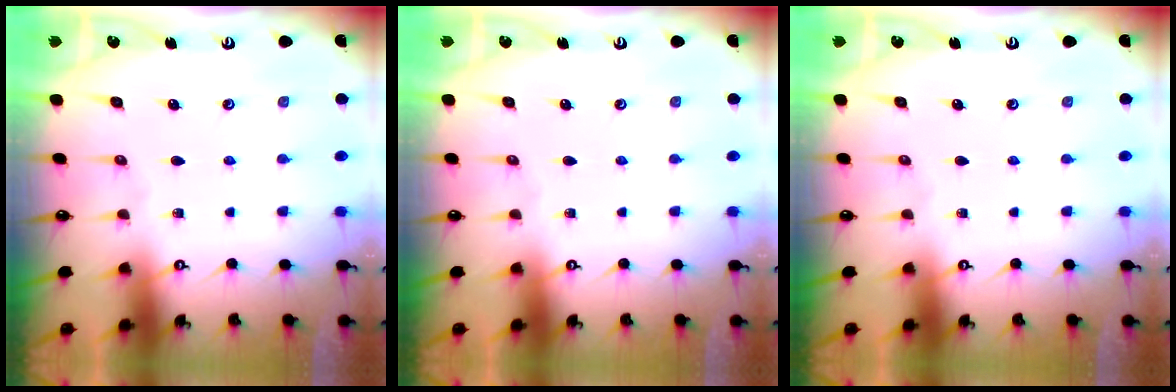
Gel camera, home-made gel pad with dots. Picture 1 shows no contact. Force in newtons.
{"total": 0.0}
{"total": 0.0}